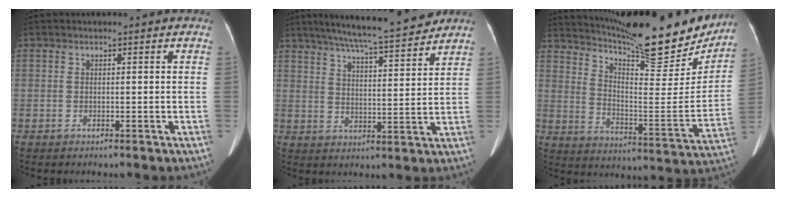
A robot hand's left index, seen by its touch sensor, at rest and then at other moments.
{"total": 15.7, "force": [13.6, 1.0, 7.8], "torque": [-0.125, 0.011, 0.200]}
{"total": 23.6, "force": [20.7, 4.3, 10.3], "torque": [-0.166, -0.045, 0.289]}